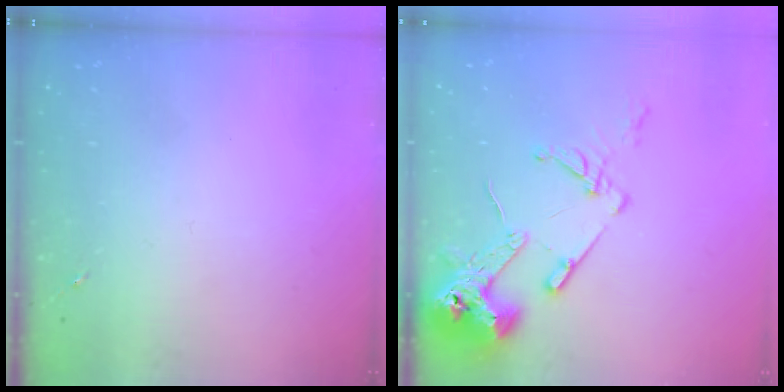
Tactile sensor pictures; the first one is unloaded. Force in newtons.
{"total": 14.1, "press": 13.9, "slide": 2.0}